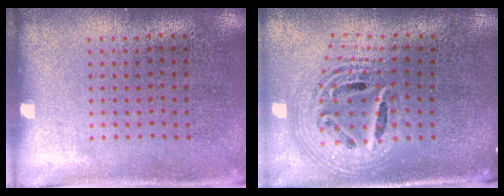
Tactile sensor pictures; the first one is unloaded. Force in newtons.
{"total": 2.5, "press": 1.8, "slide": 1.7}